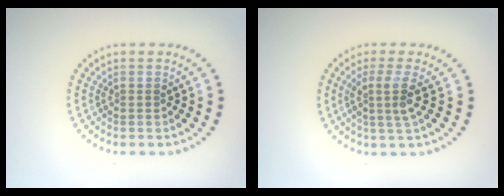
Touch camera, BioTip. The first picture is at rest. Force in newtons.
{"total": 2.6, "press": 2.0, "slide": 1.7}